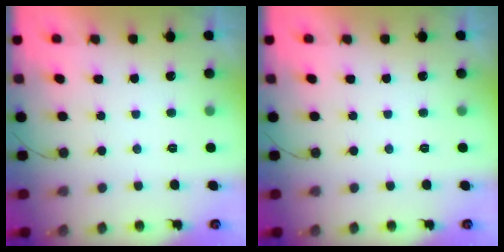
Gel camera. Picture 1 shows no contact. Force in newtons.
{"total": 0.0}